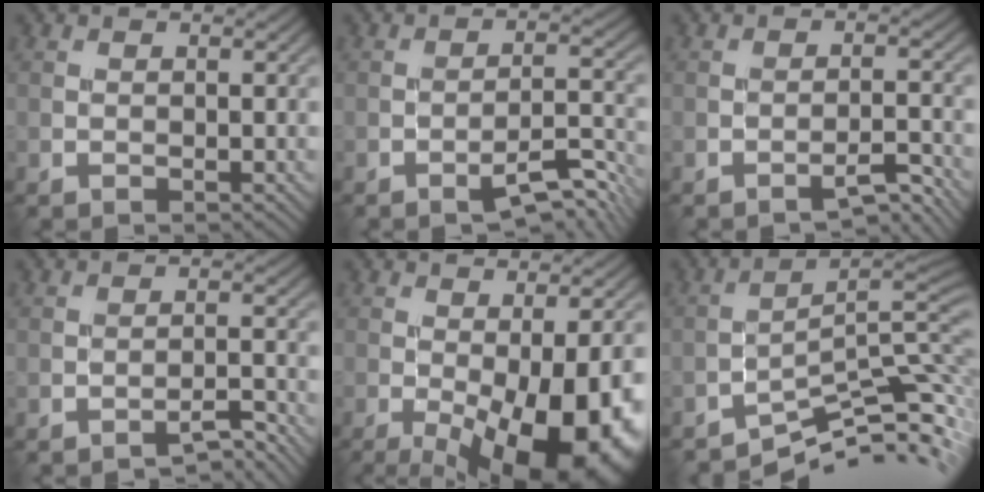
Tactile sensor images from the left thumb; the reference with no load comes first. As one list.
[{"total": 6.4, "force": [-4.3, 1.2, 4.5], "torque": [-0.070, 0.007, -0.064]}, {"total": 3.5, "force": [-3.0, 0.2, 1.9], "torque": [-0.027, 0.013, -0.050]}, {"total": 3.1, "force": [-2.7, 0.1, 1.4], "torque": [-0.017, 0.012, -0.050]}, {"total": 16.3, "force": [-5.9, 6.3, 13.8], "torque": [-0.195, -0.033, -0.057]}, {"total": 10.3, "force": [-7.4, 1.9, 6.9], "torque": [-0.100, 0.001, -0.118]}]